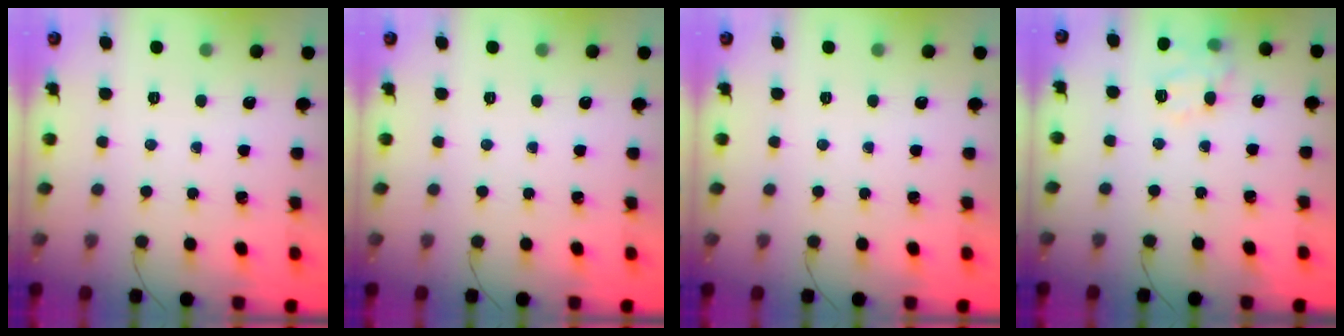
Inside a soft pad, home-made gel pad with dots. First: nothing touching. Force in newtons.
{"total": 0.0}
{"total": 0.0}
{"total": 11.0, "press": 10.9, "slide": 1.4}